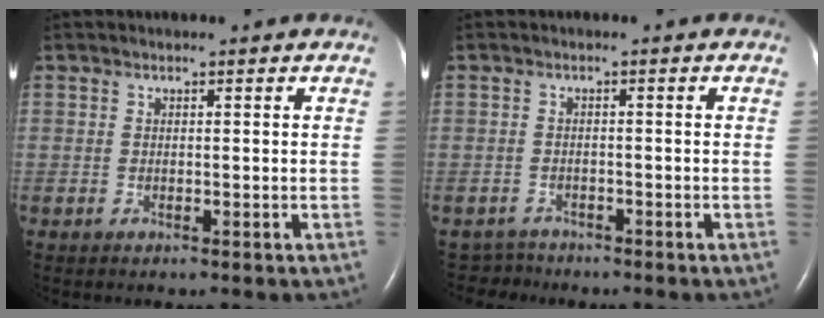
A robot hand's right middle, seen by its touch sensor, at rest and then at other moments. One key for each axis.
{"total": 2.2, "fx": -1.8, "fy": 0.5, "fz": -1.2, "tx": 0.025, "ty": -0.004, "tz": -0.032}